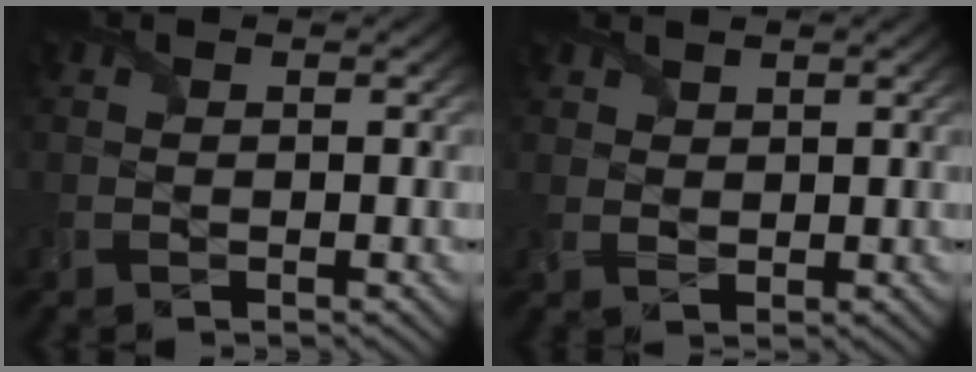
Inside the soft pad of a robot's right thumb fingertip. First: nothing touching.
{"total": 2.0, "force": [1.5, 1.1, 0.6], "torque": [-0.019, 0.003, 0.035]}